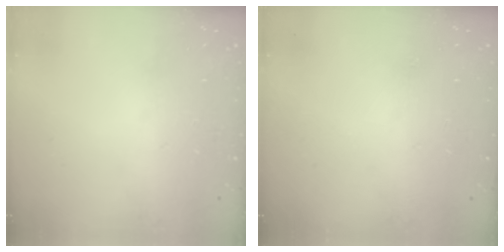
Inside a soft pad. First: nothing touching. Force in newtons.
{"total": 15.5, "press": 3.5, "slide": 15.1}